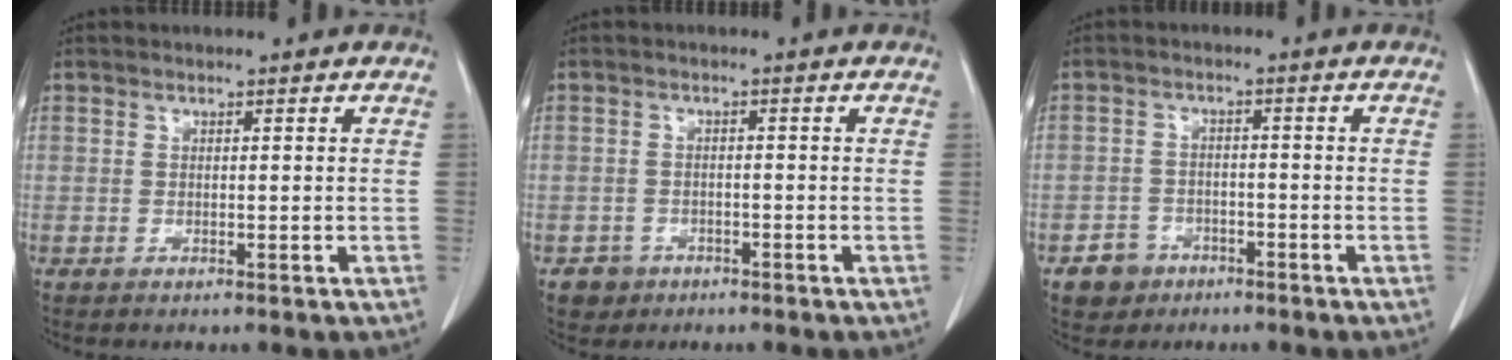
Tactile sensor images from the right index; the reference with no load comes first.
{"total": 2.8, "force": [-1.5, 2.3, 0.1], "torque": [0.000, 0.011, -0.022]}
{"total": 4.3, "force": [-2.6, 3.4, 0.5], "torque": [-0.006, 0.012, -0.038]}